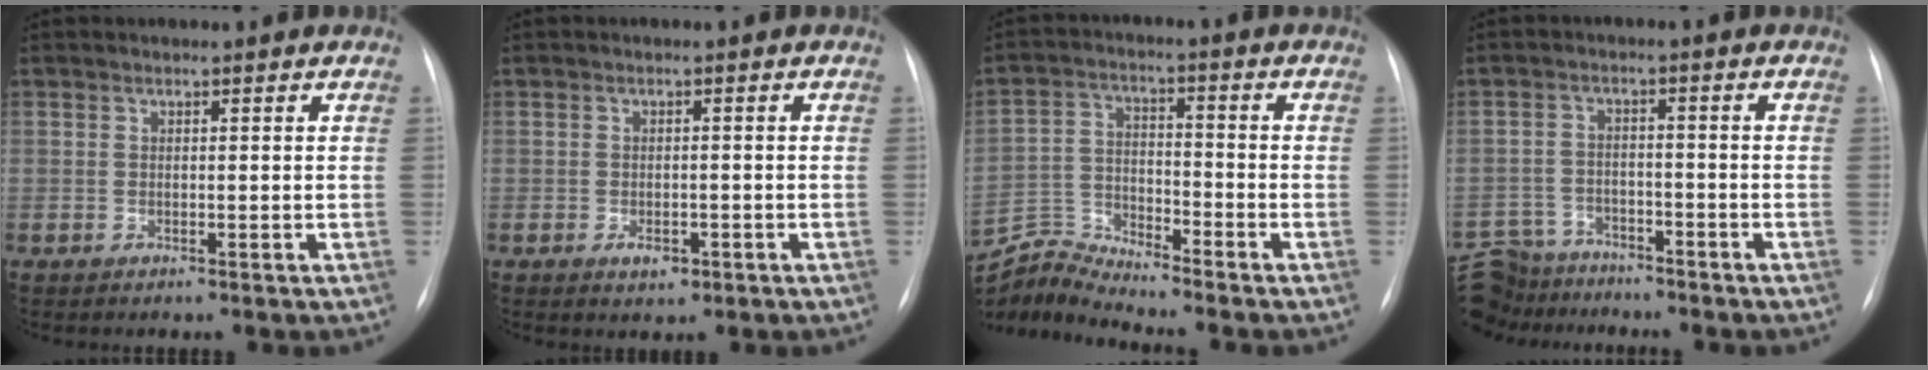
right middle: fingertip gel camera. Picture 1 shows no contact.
{"total": 2.3, "force": [-1.0, 1.3, 1.5], "torque": [-0.021, 0.002, -0.008]}
{"total": 7.6, "force": [-7.5, -1.4, -0.6], "torque": [0.000, 0.010, -0.141]}
{"total": 9.9, "force": [-9.0, 4.1, 0.7], "torque": [-0.030, 0.016, -0.148]}